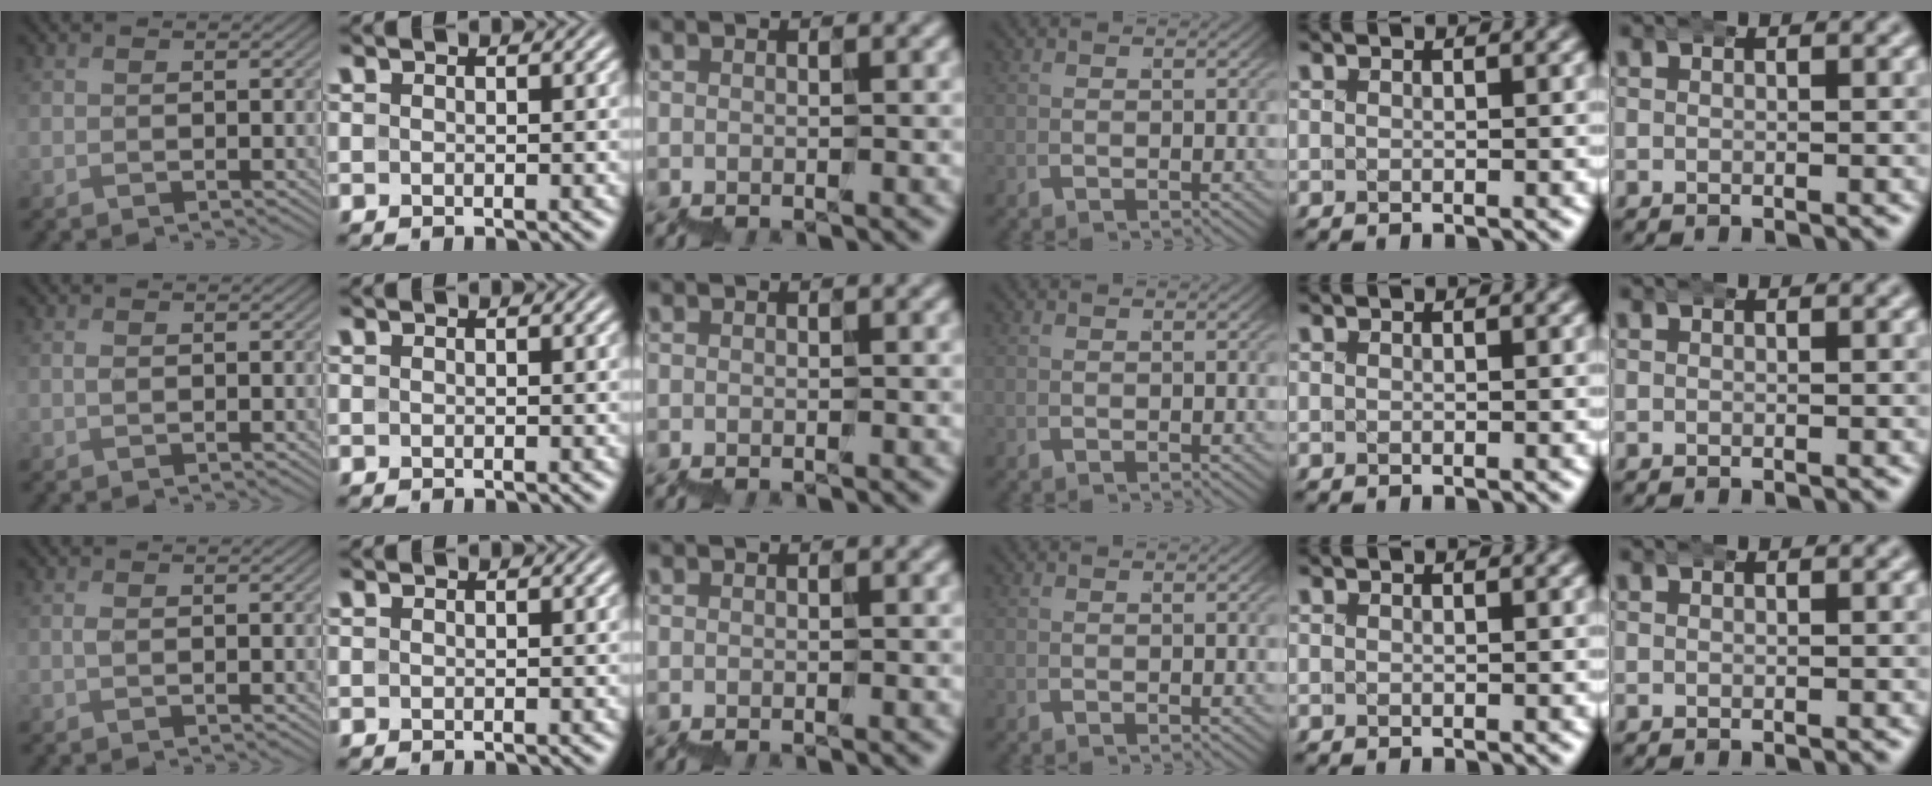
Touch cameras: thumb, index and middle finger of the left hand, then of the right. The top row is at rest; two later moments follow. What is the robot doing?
{"motion": "wrap", "object": "belt"}